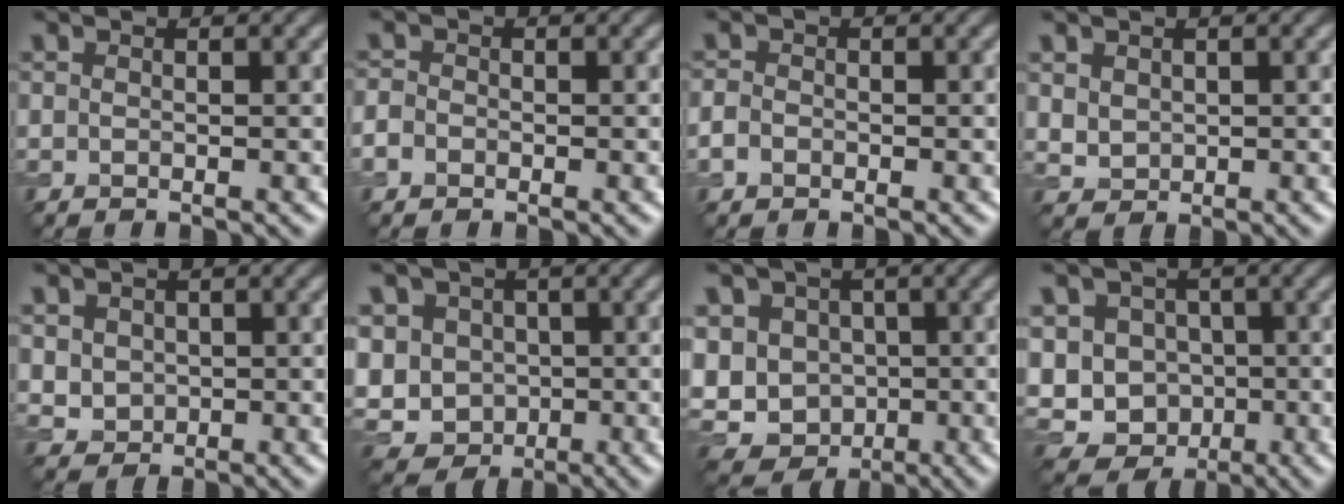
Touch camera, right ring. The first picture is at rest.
{"total": 1.5, "force": [-0.8, 1.1, 0.5], "torque": [-0.008, 0.001, -0.020]}
{"total": 1.4, "force": [-0.7, 1.1, 0.6], "torque": [-0.010, 0.000, -0.018]}
{"total": 1.8, "force": [0.7, 1.5, 0.7], "torque": [-0.017, -0.005, 0.021]}
{"total": 2.4, "force": [0.5, 2.2, 0.9], "torque": [-0.027, -0.004, 0.020]}
{"total": 7.9, "force": [-0.8, 7.0, 3.6], "torque": [-0.075, 0.002, -0.031]}
{"total": 9.5, "force": [-0.8, 8.1, 4.8], "torque": [-0.088, 0.004, -0.032]}
{"total": 9.7, "force": [-1.2, 8.7, 4.3], "torque": [-0.082, 0.006, -0.042]}